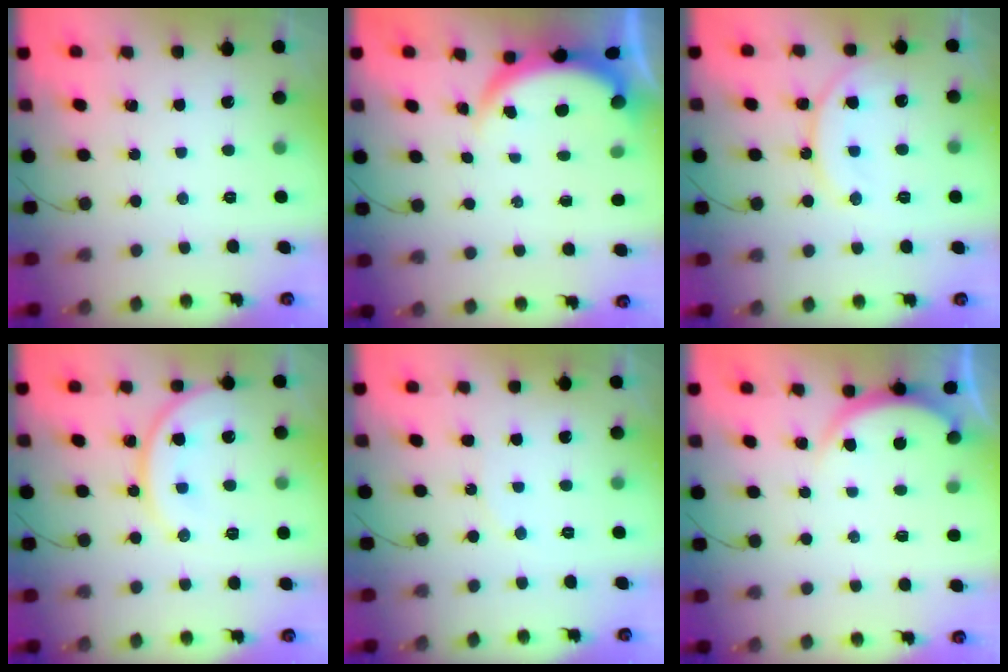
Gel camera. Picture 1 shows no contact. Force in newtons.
{"total": 3.8, "press": 3.8, "slide": 0.1}
{"total": 13.8, "press": 13.7, "slide": 1.6}
{"total": 12.4, "press": 12.3, "slide": 1.1}
{"total": 5.3, "press": 5.3, "slide": 0.6}
{"total": 4.1, "press": 4.1, "slide": 0.5}